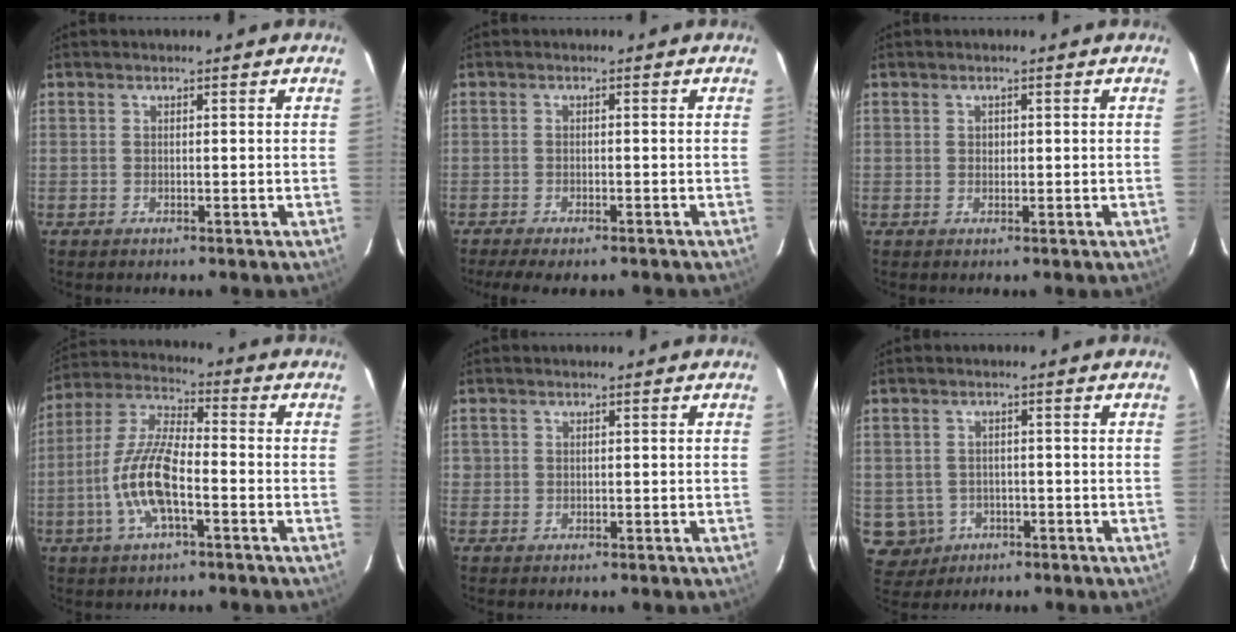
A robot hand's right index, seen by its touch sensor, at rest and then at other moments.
{"total": 6.8, "force": [-5.5, 1.6, 3.6], "torque": [-0.086, -0.024, -0.088]}
{"total": 0.8, "force": [0.0, 0.8, 0.0], "torque": [0.004, 0.002, 0.000]}
{"total": 12.4, "force": [-4.1, 4.0, 11.0], "torque": [-0.236, 0.000, -0.081]}
{"total": 0.9, "force": [-0.1, 0.9, -0.1], "torque": [0.001, 0.000, -0.003]}
{"total": 5.8, "force": [-1.7, 5.5, 0.9], "torque": [-0.032, 0.010, -0.015]}